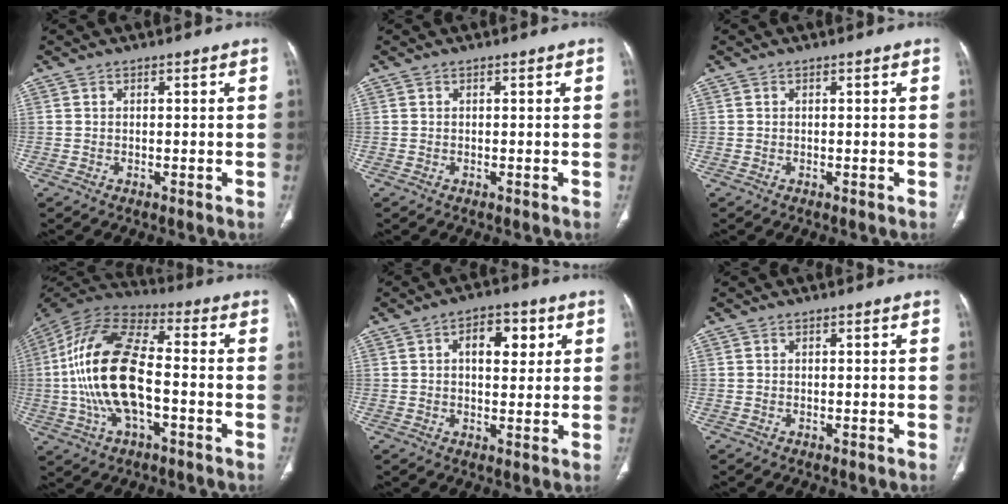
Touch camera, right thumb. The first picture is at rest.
{"total": 0.0}
{"total": 0.0}
{"total": 20.0, "force": [-2.3, 9.4, 17.4], "torque": [-0.356, 0.031, -0.045]}
{"total": 7.8, "force": [2.4, 4.3, 6.0], "torque": [-0.058, 0.000, 0.033]}
{"total": 0.0}